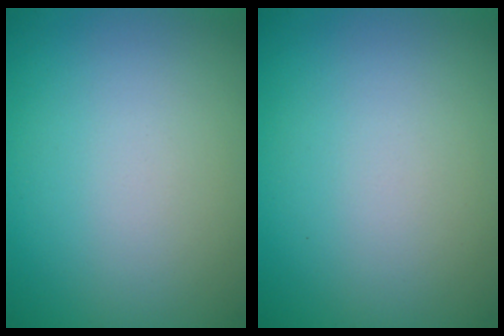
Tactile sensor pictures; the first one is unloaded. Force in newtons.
{"total": 0.0}